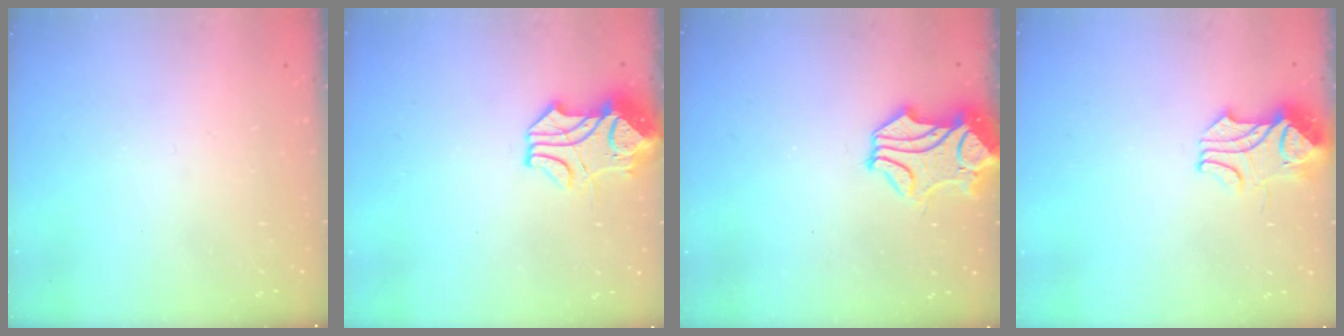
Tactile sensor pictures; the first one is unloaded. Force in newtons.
{"total": 2.2, "press": 1.9, "slide": 1.1}
{"total": 2.2, "press": 1.7, "slide": 1.4}
{"total": 2.0, "press": 1.8, "slide": 0.9}